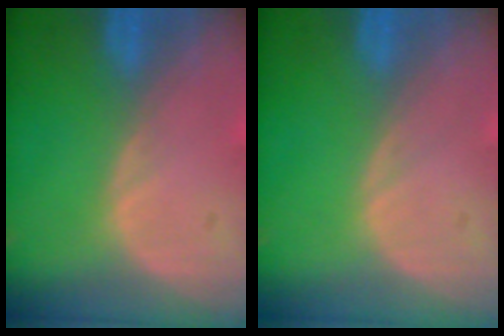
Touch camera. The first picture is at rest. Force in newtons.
{"total": 0.0}